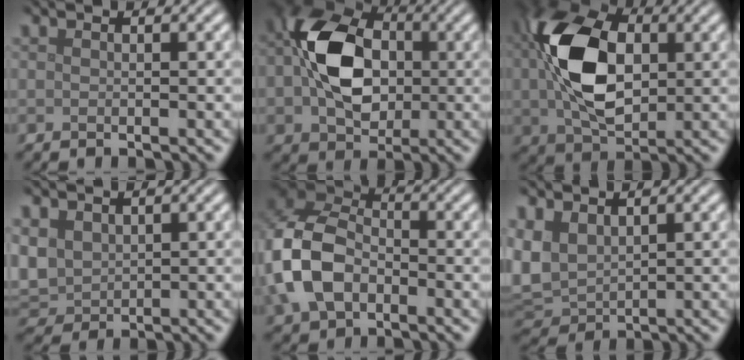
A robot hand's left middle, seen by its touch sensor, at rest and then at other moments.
{"total": 10.6, "force": [0.0, 7.4, 7.7], "torque": [-0.155, 0.009, -0.010]}
{"total": 11.1, "force": [1.2, 6.9, 8.6], "torque": [-0.183, 0.006, 0.022]}
{"total": 4.1, "force": [1.3, 3.2, 2.2], "torque": [-0.066, 0.000, 0.029]}
{"total": 8.8, "force": [-2.1, 6.4, 5.8], "torque": [-0.145, 0.000, -0.054]}
{"total": 4.9, "force": [1.6, 3.3, 3.2], "torque": [-0.090, 0.001, 0.032]}